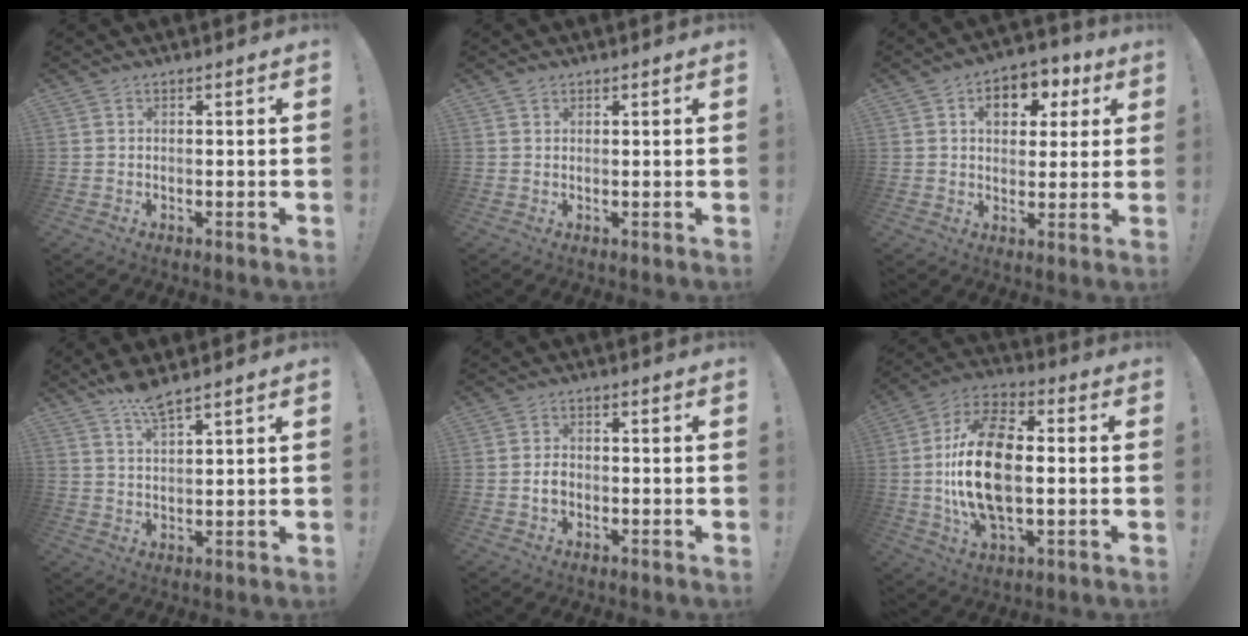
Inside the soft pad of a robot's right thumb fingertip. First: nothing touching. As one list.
[{"total": 1.1, "force": [0.9, 0.6, 0.4], "torque": [-0.005, -0.001, 0.016]}, {"total": 9.2, "force": [3.2, 6.7, 5.4], "torque": [-0.057, -0.012, 0.053]}, {"total": 6.3, "force": [5.1, 0.8, 3.6], "torque": [-0.069, -0.025, 0.090]}, {"total": 2.7, "force": [-1.0, 1.9, 1.7], "torque": [-0.025, 0.007, -0.018]}, {"total": 20.3, "force": [-0.6, 11.3, 16.8], "torque": [-0.319, -0.002, -0.011]}]